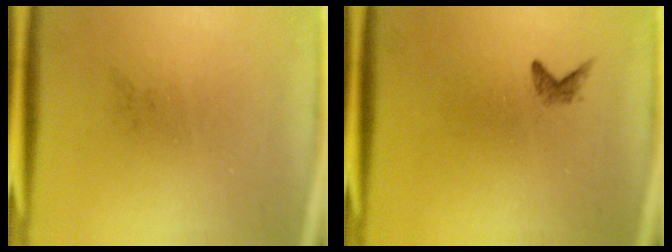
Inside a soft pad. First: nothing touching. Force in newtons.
{"total": 0.9}